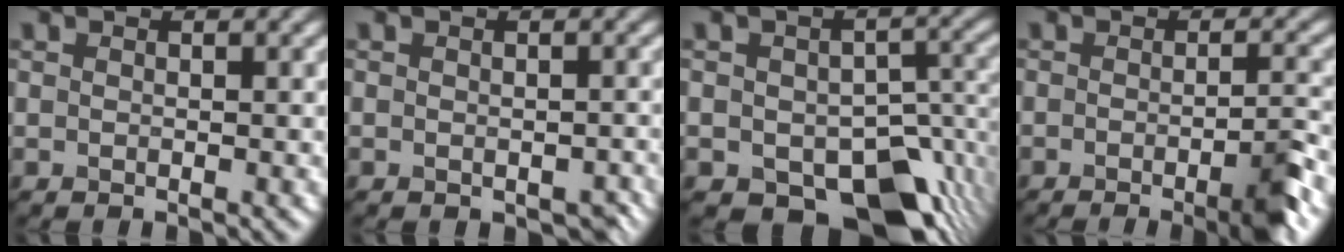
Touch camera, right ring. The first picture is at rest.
{"total": 1.2, "force": [-0.4, 0.8, 0.8], "torque": [-0.014, -0.010, 0.000]}
{"total": 10.6, "force": [-4.9, 6.3, 7.0], "torque": [-0.093, -0.029, -0.066]}
{"total": 4.4, "force": [-1.9, 0.9, 3.9], "torque": [-0.046, -0.006, -0.034]}